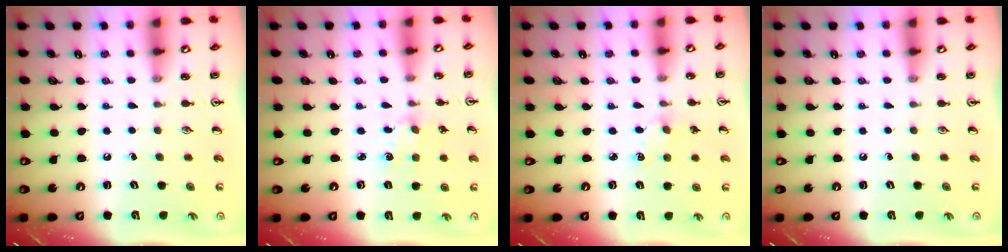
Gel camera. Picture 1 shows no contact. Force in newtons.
{"total": 2.5, "press": 2.4, "slide": 0.4}
{"total": 3.0, "press": 3.0, "slide": 0.4}
{"total": 0.0}